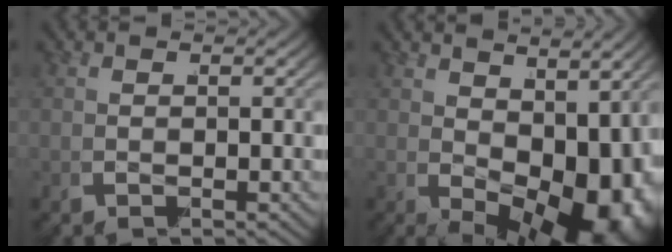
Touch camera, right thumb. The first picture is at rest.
{"total": 14.0, "force": [-3.1, 8.0, 11.0], "torque": [-0.165, -0.038, -0.024]}